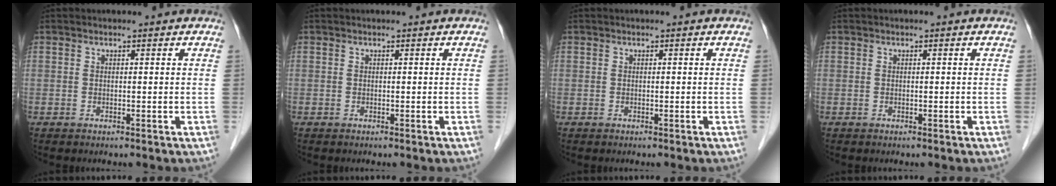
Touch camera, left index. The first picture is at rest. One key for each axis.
{"total": 0.0}
{"total": 0.0}
{"total": 0.0}